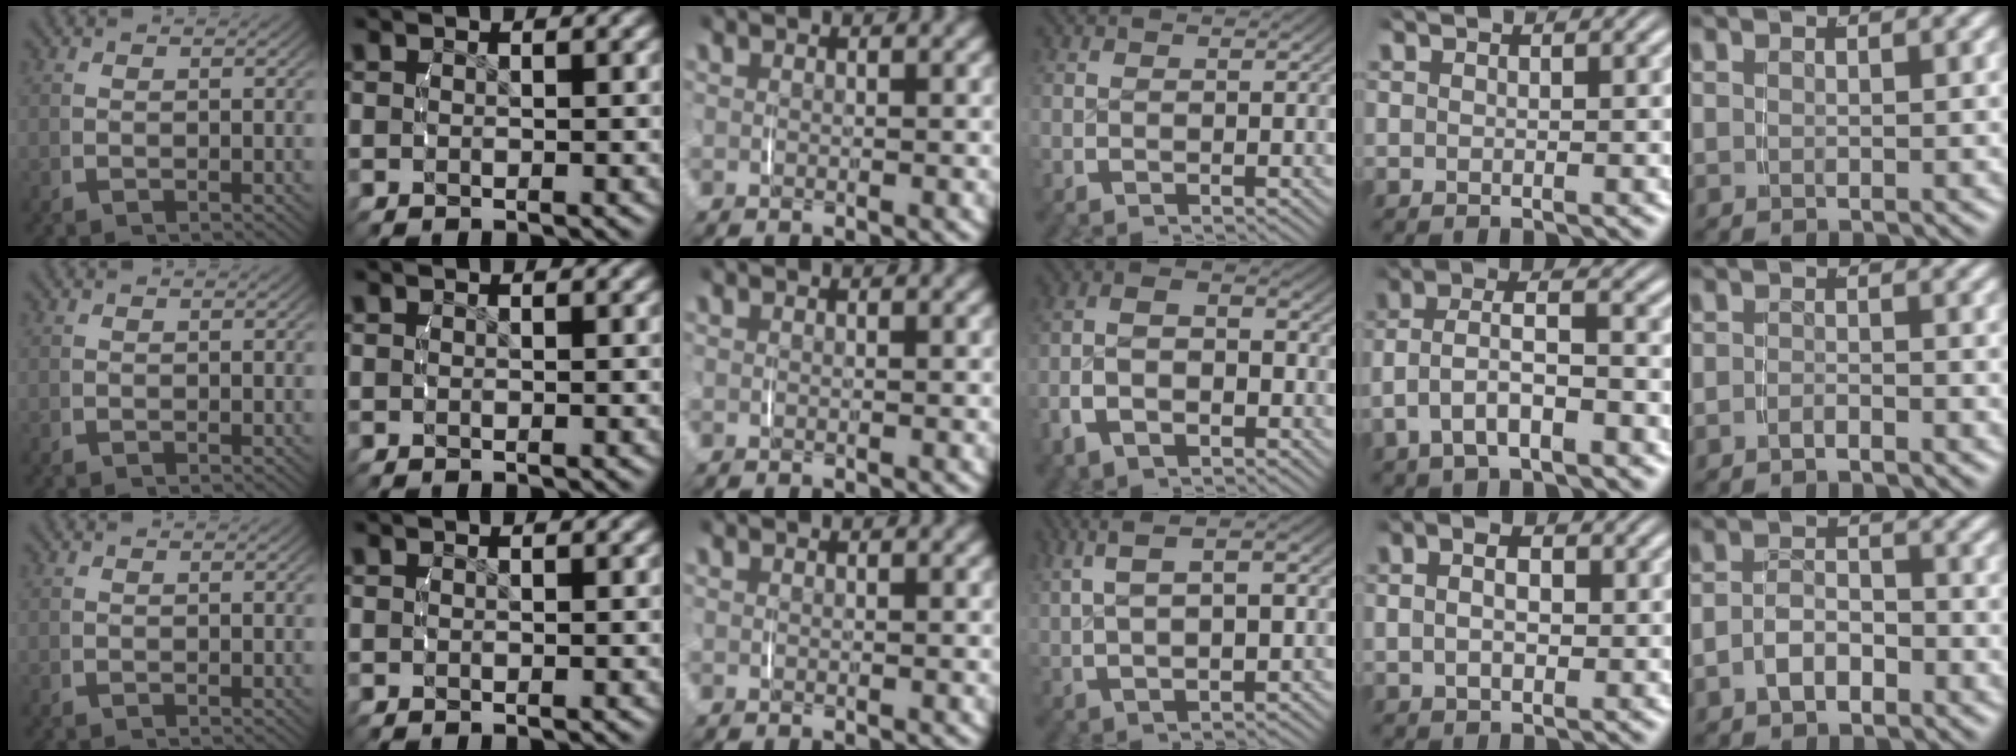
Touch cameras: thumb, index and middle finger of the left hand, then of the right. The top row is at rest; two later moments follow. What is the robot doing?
{"motion": "lift_and_place", "object": "scarf"}